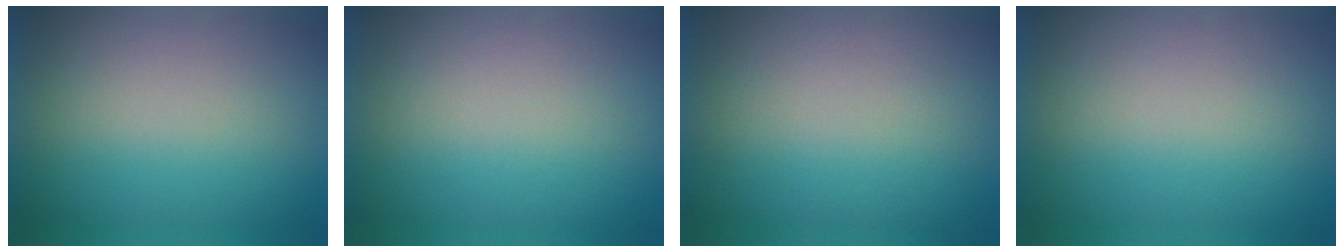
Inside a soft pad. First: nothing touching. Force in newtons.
{"total": 2.7}
{"total": 3.0}
{"total": 4.1}